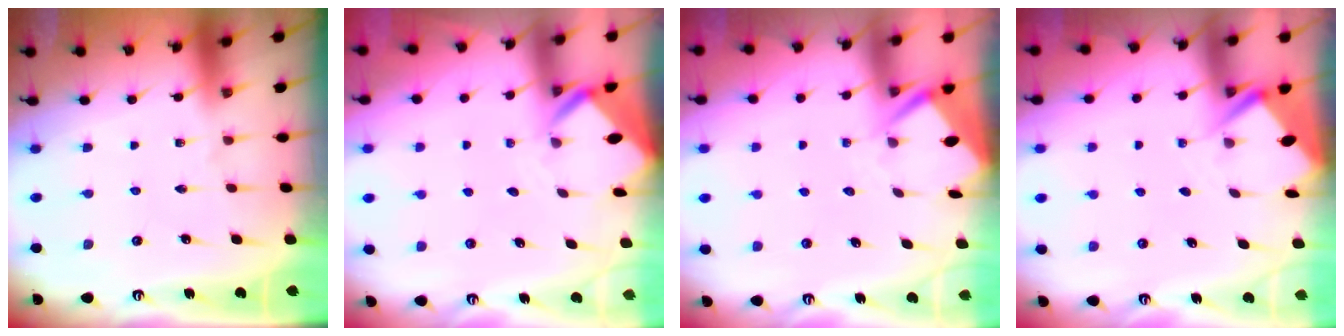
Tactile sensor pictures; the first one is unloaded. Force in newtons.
{"total": 3.2, "press": 3.2, "slide": 0.2}
{"total": 3.3, "press": 3.3, "slide": 0.3}
{"total": 2.9, "press": 2.9, "slide": 0.4}